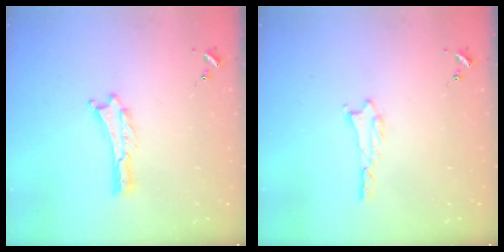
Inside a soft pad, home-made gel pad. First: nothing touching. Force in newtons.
{"total": 1.0, "press": 1.0, "slide": 0.1}